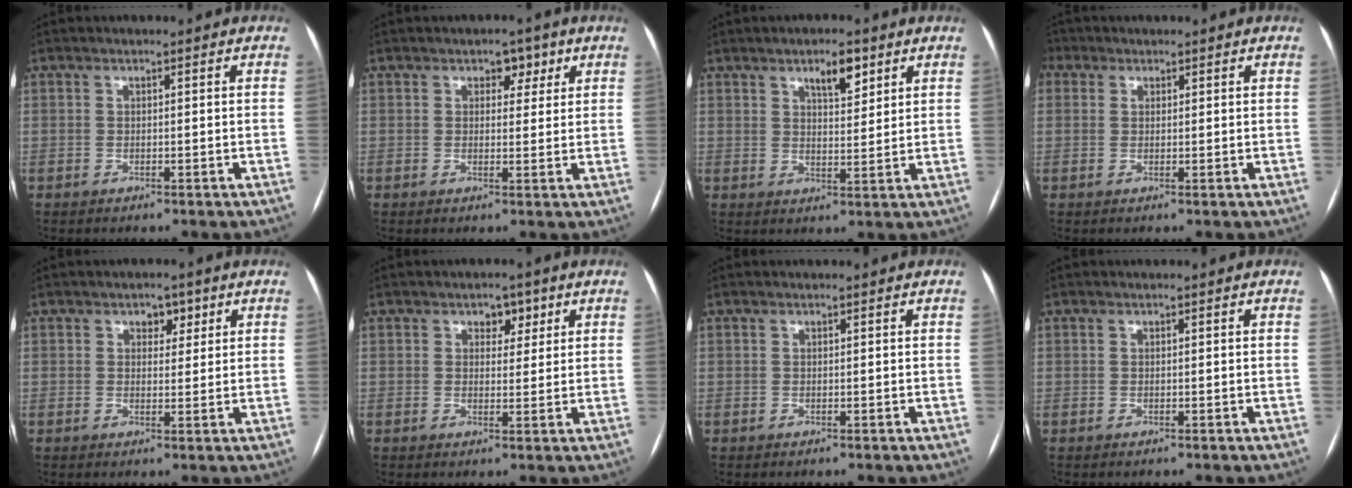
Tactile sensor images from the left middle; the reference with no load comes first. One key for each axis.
{"total": 3.0, "fx": 1.6, "fy": 2.0, "fz": 1.5, "tx": -0.010, "ty": 0.005, "tz": 0.019}
{"total": 4.9, "fx": 3.0, "fy": 1.6, "fz": 3.4, "tx": -0.055, "ty": 0.002, "tz": 0.049}
{"total": 3.4, "fx": 1.5, "fy": 2.8, "fz": 1.0, "tx": -0.023, "ty": 0.017, "tz": 0.027}
{"total": 2.7, "fx": 1.5, "fy": 1.8, "fz": 1.4, "tx": -0.012, "ty": 0.004, "tz": 0.020}
{"total": 3.0, "fx": 1.7, "fy": 2.0, "fz": 1.5, "tx": -0.012, "ty": 0.004, "tz": 0.022}
{"total": 0.9, "fx": 0.8, "fy": 0.0, "fz": 0.2, "tx": -0.010, "ty": 0.008, "tz": 0.014}
{"total": 0.0}